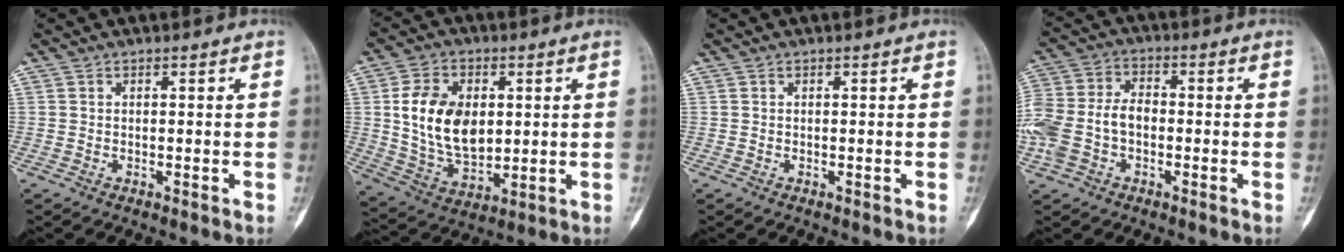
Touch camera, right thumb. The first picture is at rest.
{"total": 15.0, "force": [2.3, 9.7, 11.2], "torque": [-0.172, -0.014, 0.049]}
{"total": 0.0}
{"total": 12.9, "force": [-2.6, 8.8, 9.2], "torque": [-0.207, 0.032, -0.053]}